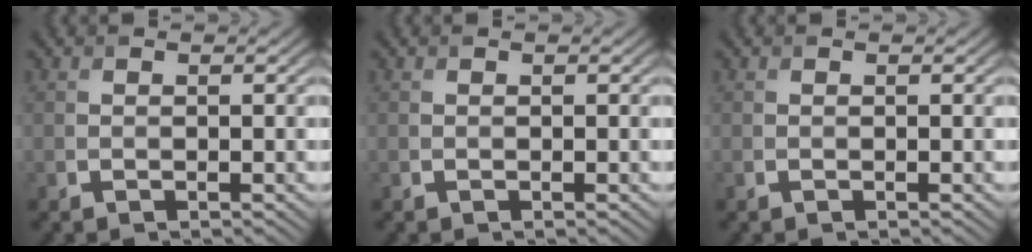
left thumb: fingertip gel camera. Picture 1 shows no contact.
{"total": 0.0}
{"total": 0.0}